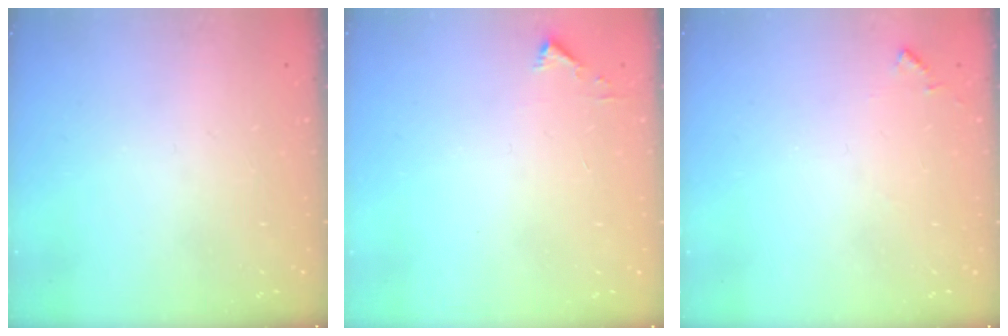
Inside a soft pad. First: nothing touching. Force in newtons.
{"total": 2.3, "press": 2.3, "slide": 0.2}
{"total": 5.8, "press": 5.7, "slide": 0.7}